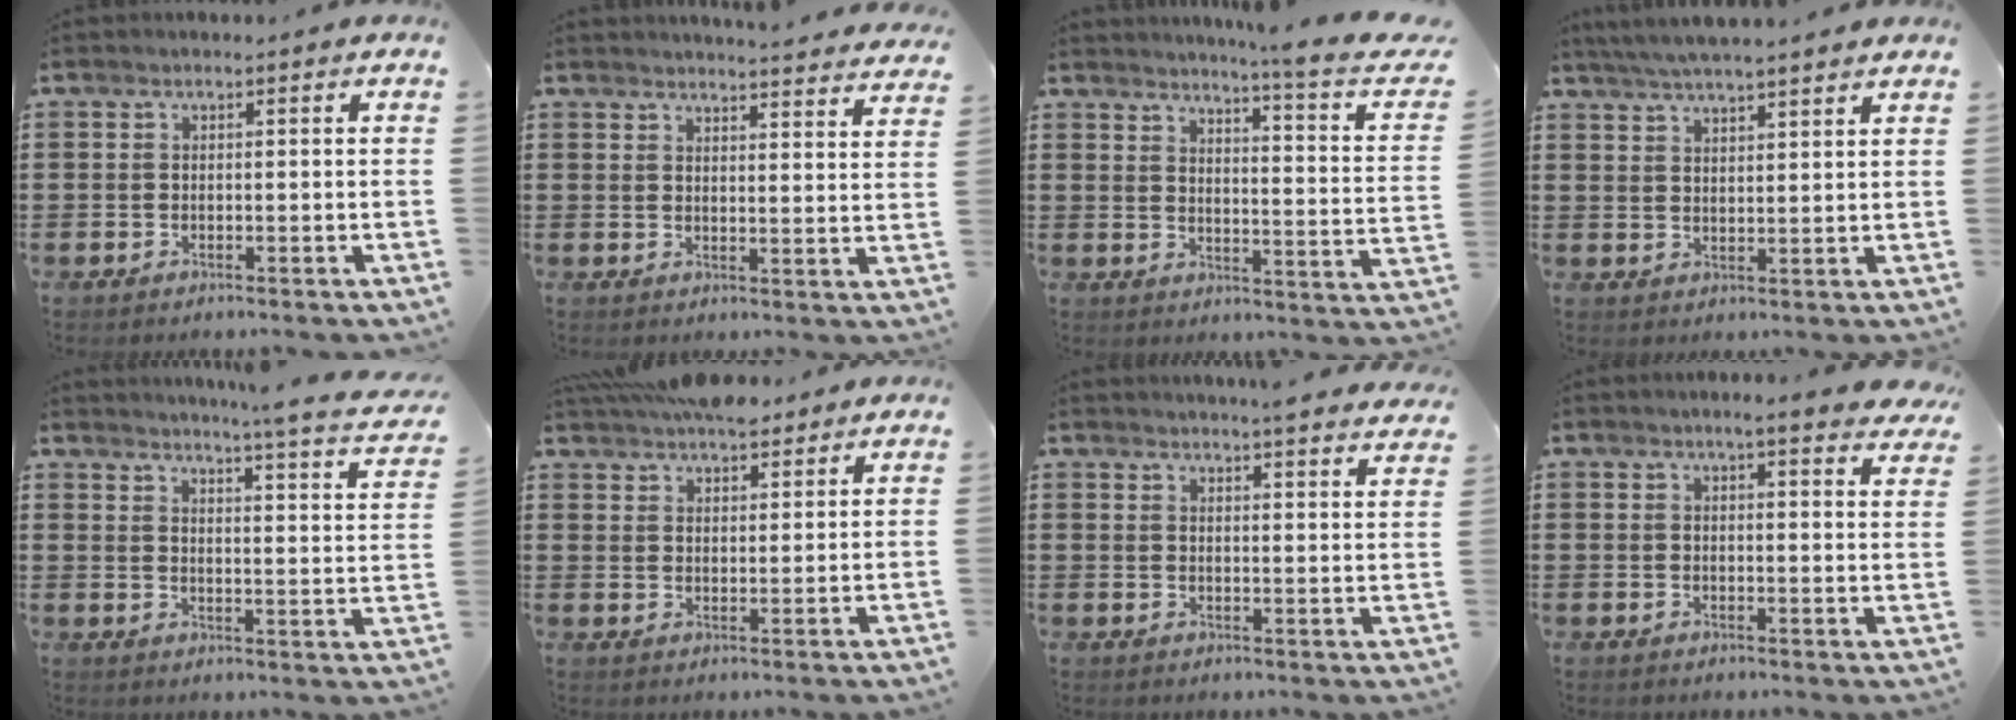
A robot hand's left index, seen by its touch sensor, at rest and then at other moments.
{"total": 3.7, "force": [3.7, -0.5, 0.2], "torque": [-0.009, -0.027, 0.064]}
{"total": 5.7, "force": [4.5, -1.0, 3.3], "torque": [-0.069, -0.043, 0.064]}
{"total": 4.4, "force": [4.1, -0.2, 1.6], "torque": [-0.042, -0.013, 0.073]}
{"total": 4.4, "force": [3.9, -1.0, 1.7], "torque": [-0.045, -0.037, 0.058]}
{"total": 6.1, "force": [5.6, 1.7, 1.9], "torque": [-0.044, -0.010, 0.106]}
{"total": 3.8, "force": [3.7, -0.7, 0.3], "torque": [-0.011, -0.023, 0.065]}
{"total": 3.9, "force": [3.4, -0.3, 1.9], "torque": [-0.039, -0.011, 0.060]}